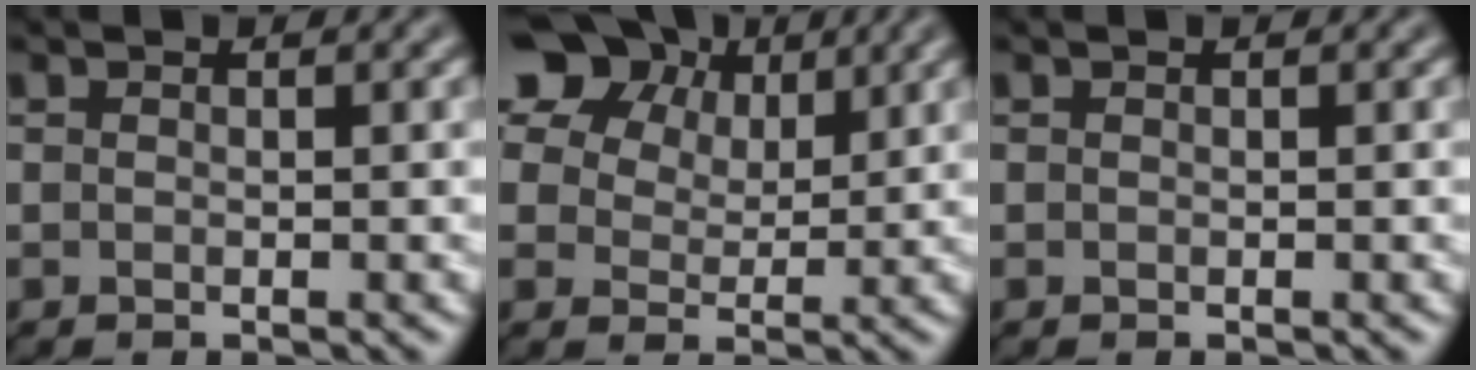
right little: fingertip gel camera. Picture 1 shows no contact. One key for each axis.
{"total": 13.0, "fx": 7.9, "fy": 8.3, "fz": 6.2, "tx": -0.140, "ty": 0.032, "tz": 0.146}
{"total": 0.0}